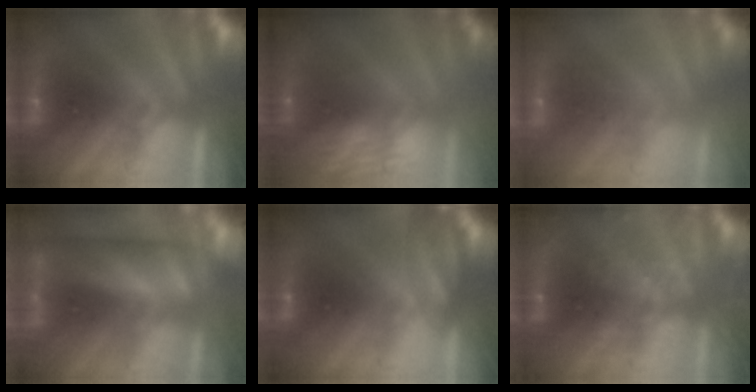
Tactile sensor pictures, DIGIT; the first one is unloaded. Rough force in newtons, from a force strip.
{"total": 3.0}
{"total": 2.6}
{"total": 4.4}
{"total": 7.1}
{"total": 2.5}